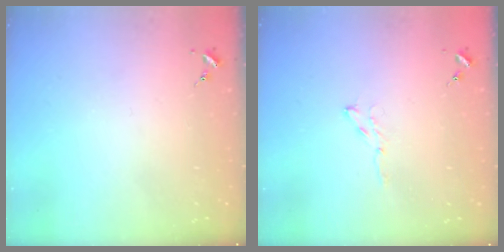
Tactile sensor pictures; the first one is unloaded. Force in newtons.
{"total": 3.8, "press": 3.7, "slide": 0.5}